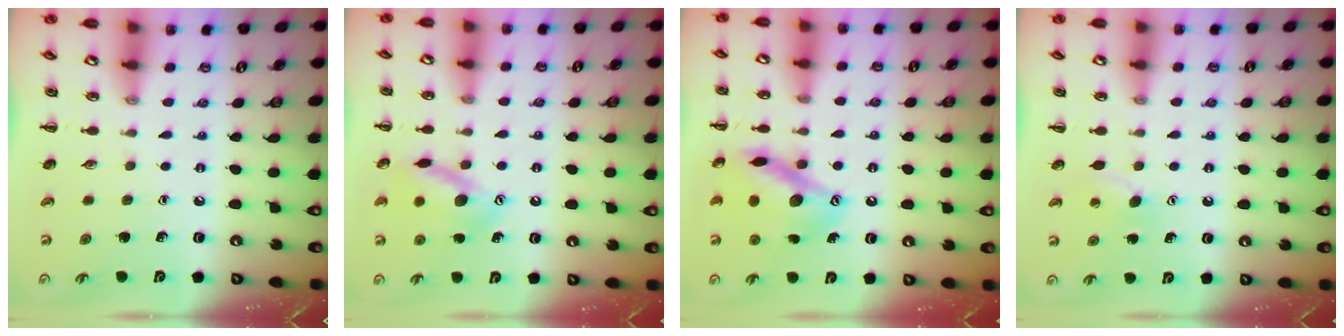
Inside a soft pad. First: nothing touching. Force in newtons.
{"total": 13.4, "press": 13.2, "slide": 2.5}
{"total": 14.3, "press": 14.3, "slide": 1.0}
{"total": 5.1, "press": 5.0, "slide": 0.9}